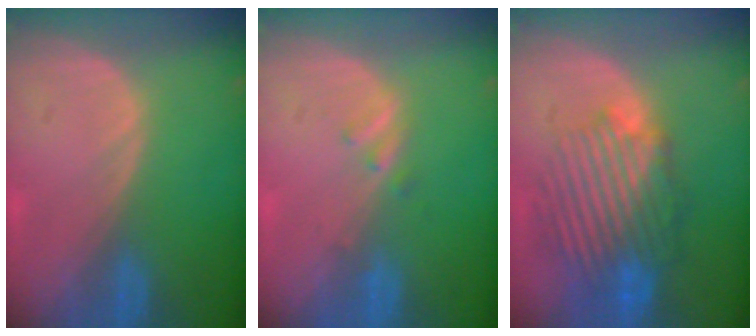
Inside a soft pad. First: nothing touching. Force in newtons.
{"total": 1.4, "press": 1.4, "slide": 0.2}
{"total": 10.2, "press": 9.7, "slide": 3.0}